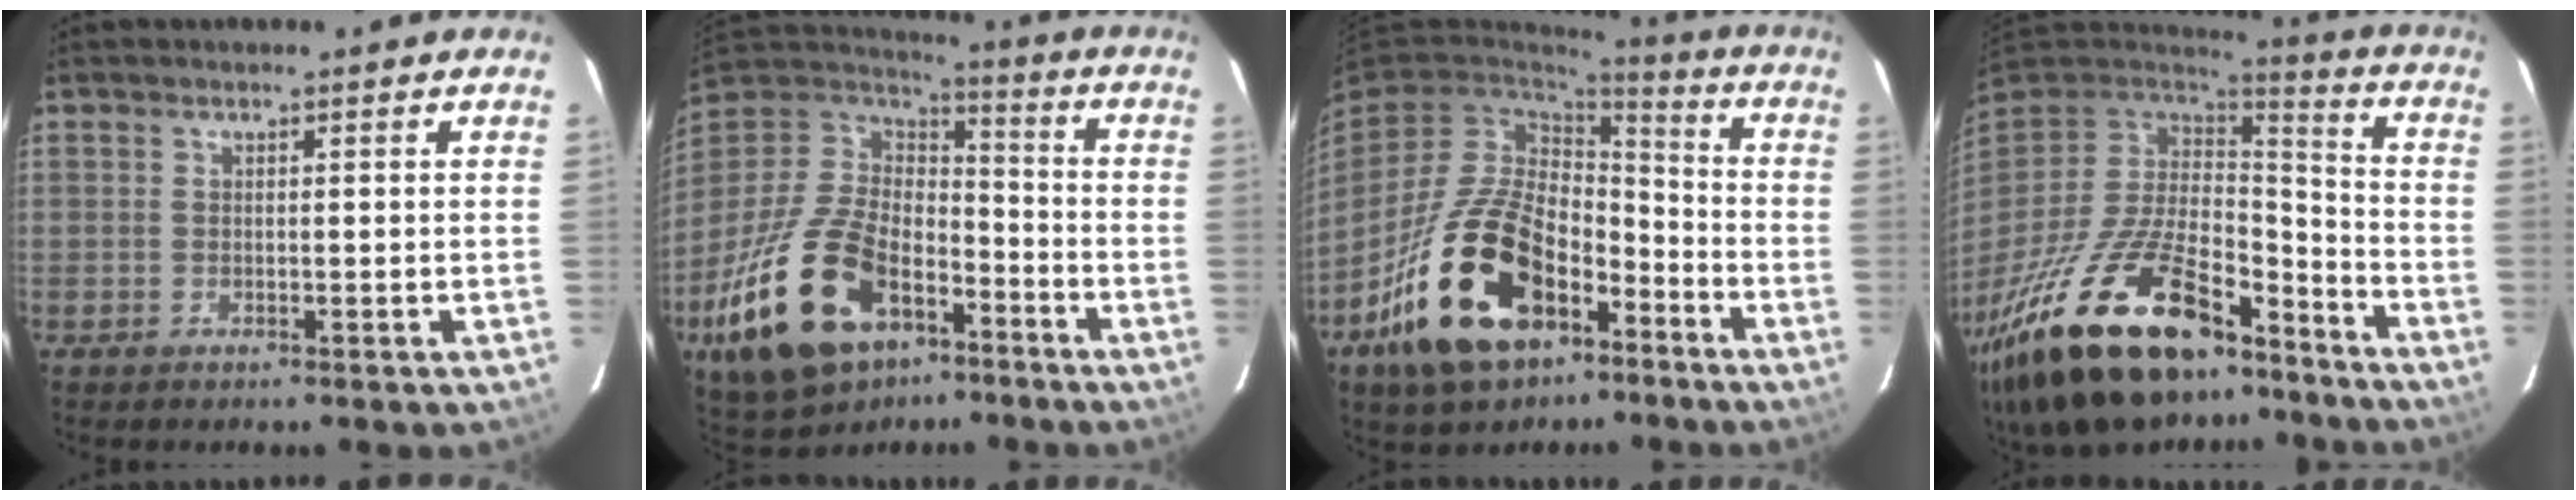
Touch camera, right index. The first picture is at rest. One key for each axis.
{"total": 27.3, "fx": -13.7, "fy": 16.1, "fz": 17.3, "tx": -0.374, "ty": -0.011, "tz": -0.224}
{"total": 22.6, "fx": -11.3, "fy": 12.9, "fz": 14.7, "tx": -0.296, "ty": 0.006, "tz": -0.180}
{"total": 31.8, "fx": -20.8, "fy": 13.9, "fz": 19.7, "tx": -0.388, "ty": -0.028, "tz": -0.323}